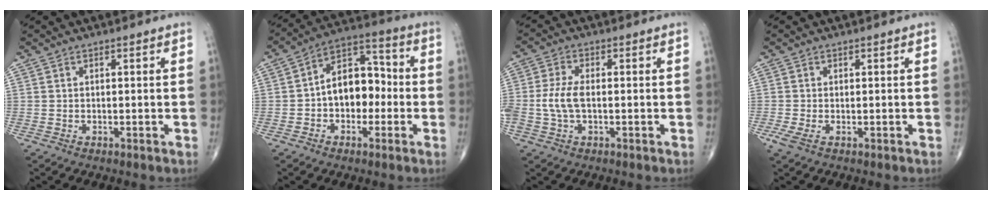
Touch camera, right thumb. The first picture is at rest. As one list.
[{"total": 11.6, "force": [-1.4, 7.8, 8.4], "torque": [-0.096, 0.043, -0.037]}, {"total": 5.3, "force": [-0.7, 2.7, 4.5], "torque": [-0.112, 0.010, -0.015]}, {"total": 1.9, "force": [-0.7, 0.7, 1.6], "torque": [-0.043, -0.002, -0.016]}]